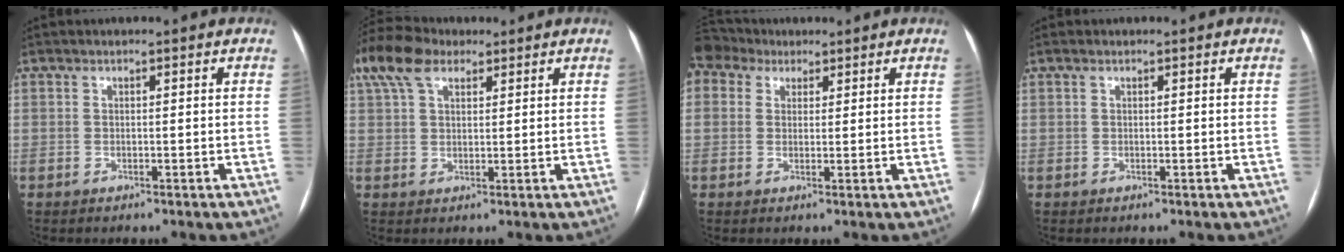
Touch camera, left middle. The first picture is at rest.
{"total": 9.7, "force": [6.2, 4.8, 5.7], "torque": [-0.135, 0.047, 0.120]}
{"total": 4.4, "force": [3.4, 2.7, 0.5], "torque": [-0.026, 0.028, 0.075]}
{"total": 0.0}